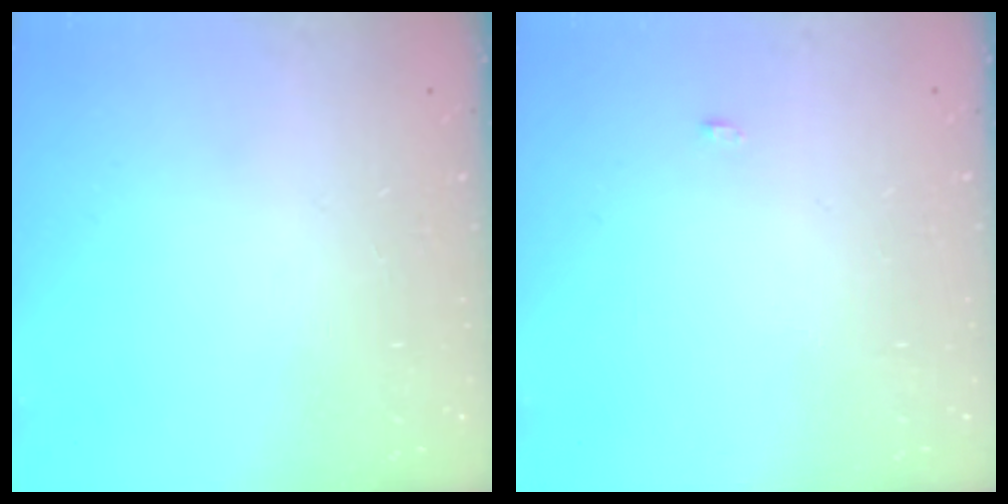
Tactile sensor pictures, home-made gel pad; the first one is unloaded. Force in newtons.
{"total": 6.7, "press": 2.2, "slide": 6.3}